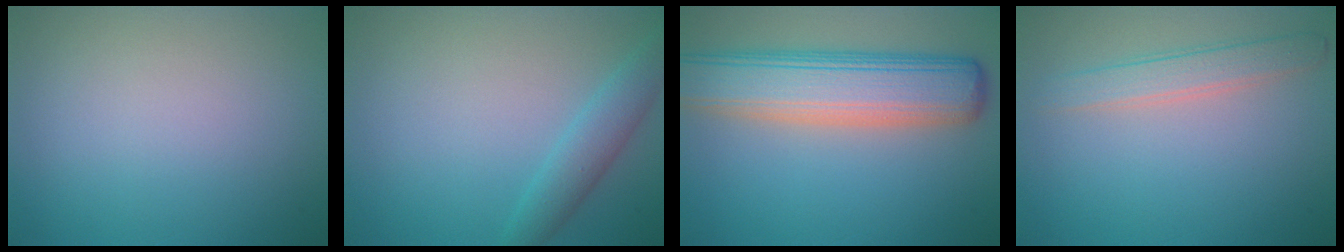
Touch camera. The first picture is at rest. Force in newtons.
{"total": 2.8, "press": 2.8, "slide": 0.2}
{"total": 8.6, "press": 8.6, "slide": 0.7}
{"total": 2.5, "press": 2.4, "slide": 0.1}